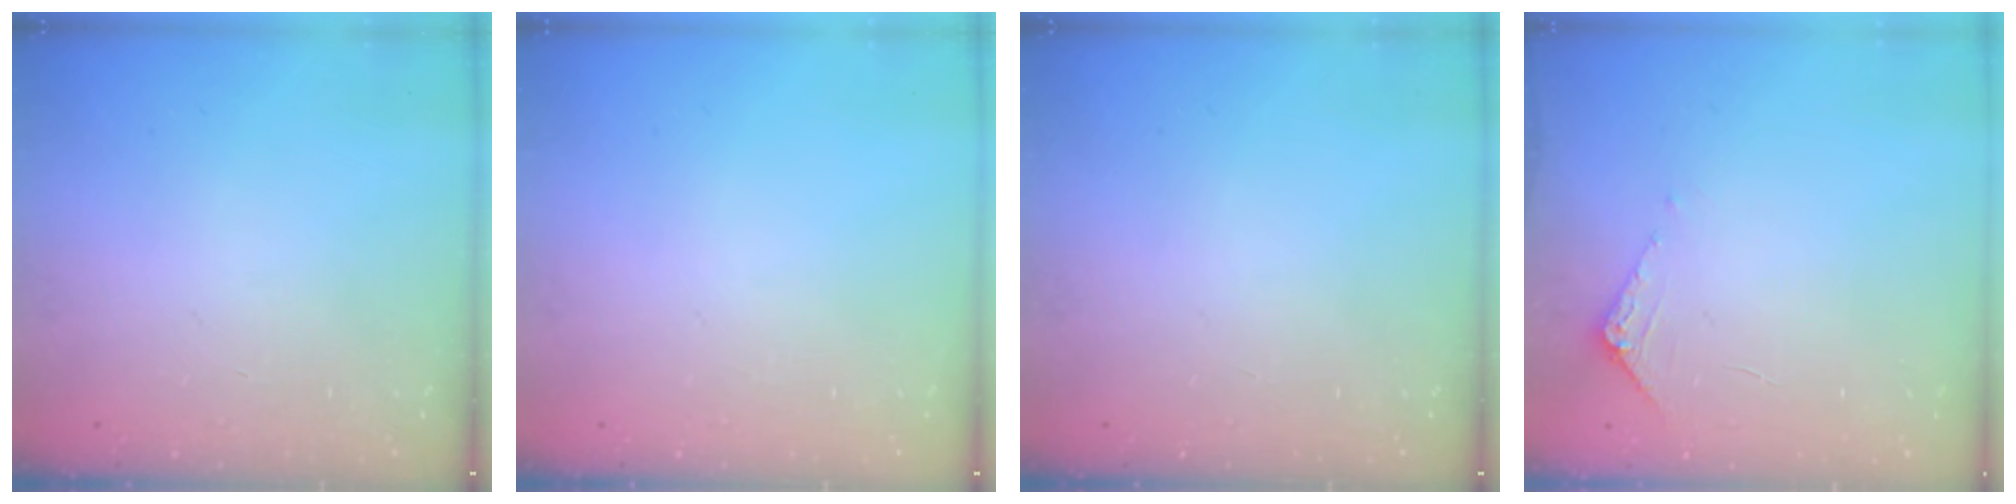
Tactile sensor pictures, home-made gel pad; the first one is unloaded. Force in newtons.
{"total": 0.0}
{"total": 0.0}
{"total": 5.0, "press": 5.0, "slide": 0.5}